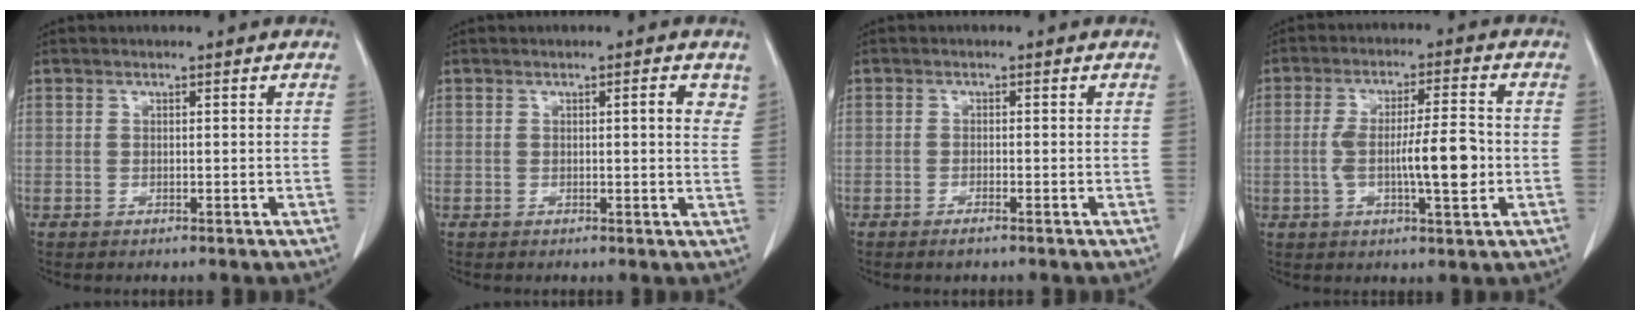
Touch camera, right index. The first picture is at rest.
{"total": 2.6, "force": [1.1, 0.5, 2.3], "torque": [-0.025, -0.001, 0.010]}
{"total": 1.5, "force": [-1.1, 0.1, 1.0], "torque": [-0.020, -0.002, -0.019]}
{"total": 9.3, "force": [-1.3, 1.4, 9.1], "torque": [-0.158, 0.005, -0.022]}